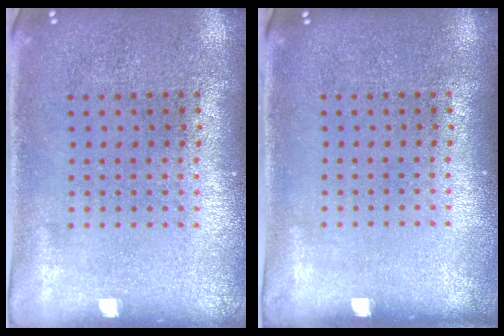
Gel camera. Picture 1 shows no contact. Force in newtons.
{"total": 0.0}